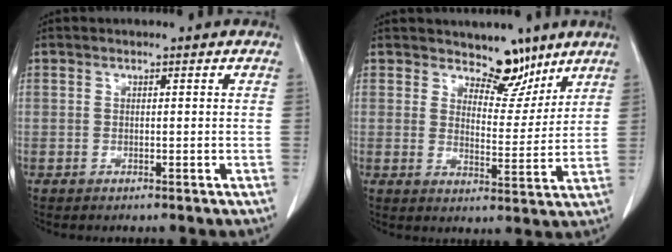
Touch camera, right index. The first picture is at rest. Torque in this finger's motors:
{"motor_torque": [-0.06, 0.42, 0.04, 0.00]}